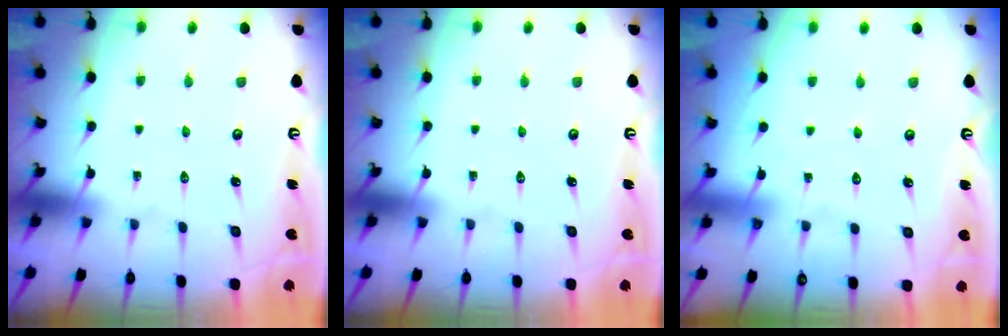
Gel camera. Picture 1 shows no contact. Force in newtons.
{"total": 0.0}
{"total": 3.5, "press": 3.4, "slide": 0.7}